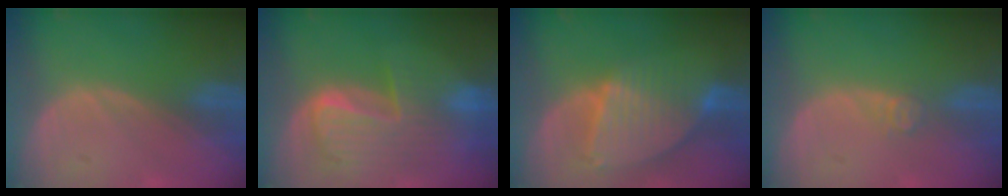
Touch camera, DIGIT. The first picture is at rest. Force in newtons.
{"total": 9.8, "press": 8.4, "slide": 5.0}
{"total": 8.6, "press": 7.5, "slide": 4.1}
{"total": 2.0, "press": 1.6, "slide": 1.1}